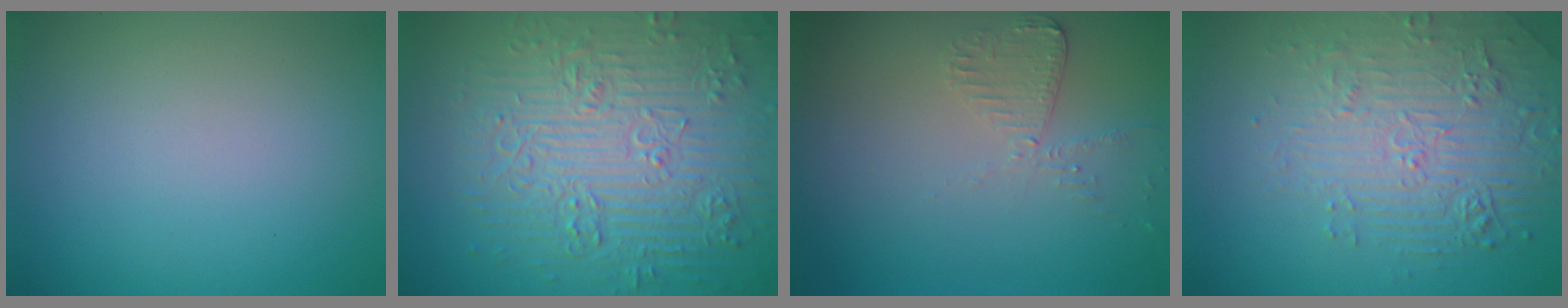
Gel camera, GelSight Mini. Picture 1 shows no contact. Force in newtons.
{"total": 9.1, "press": 6.7, "slide": 6.1}
{"total": 2.0, "press": 2.0, "slide": 0.3}
{"total": 4.4, "press": 4.1, "slide": 1.5}